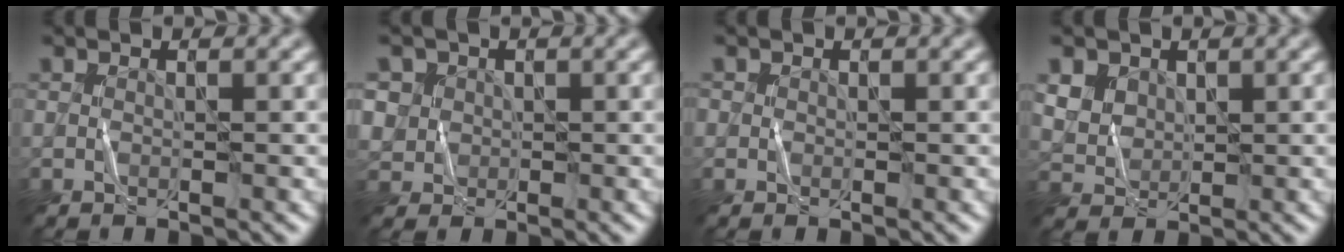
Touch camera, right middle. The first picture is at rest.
{"total": 3.3, "force": [1.3, 3.1, 0.3], "torque": [-0.015, 0.011, 0.017]}
{"total": 0.6, "force": [0.1, 0.6, 0.0], "torque": [0.007, -0.001, -0.001]}
{"total": 5.0, "force": [2.8, 3.8, 1.7], "torque": [-0.071, 0.015, 0.052]}